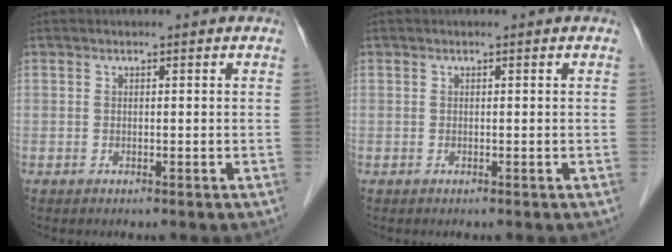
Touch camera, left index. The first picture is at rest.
{"total": 0.0}